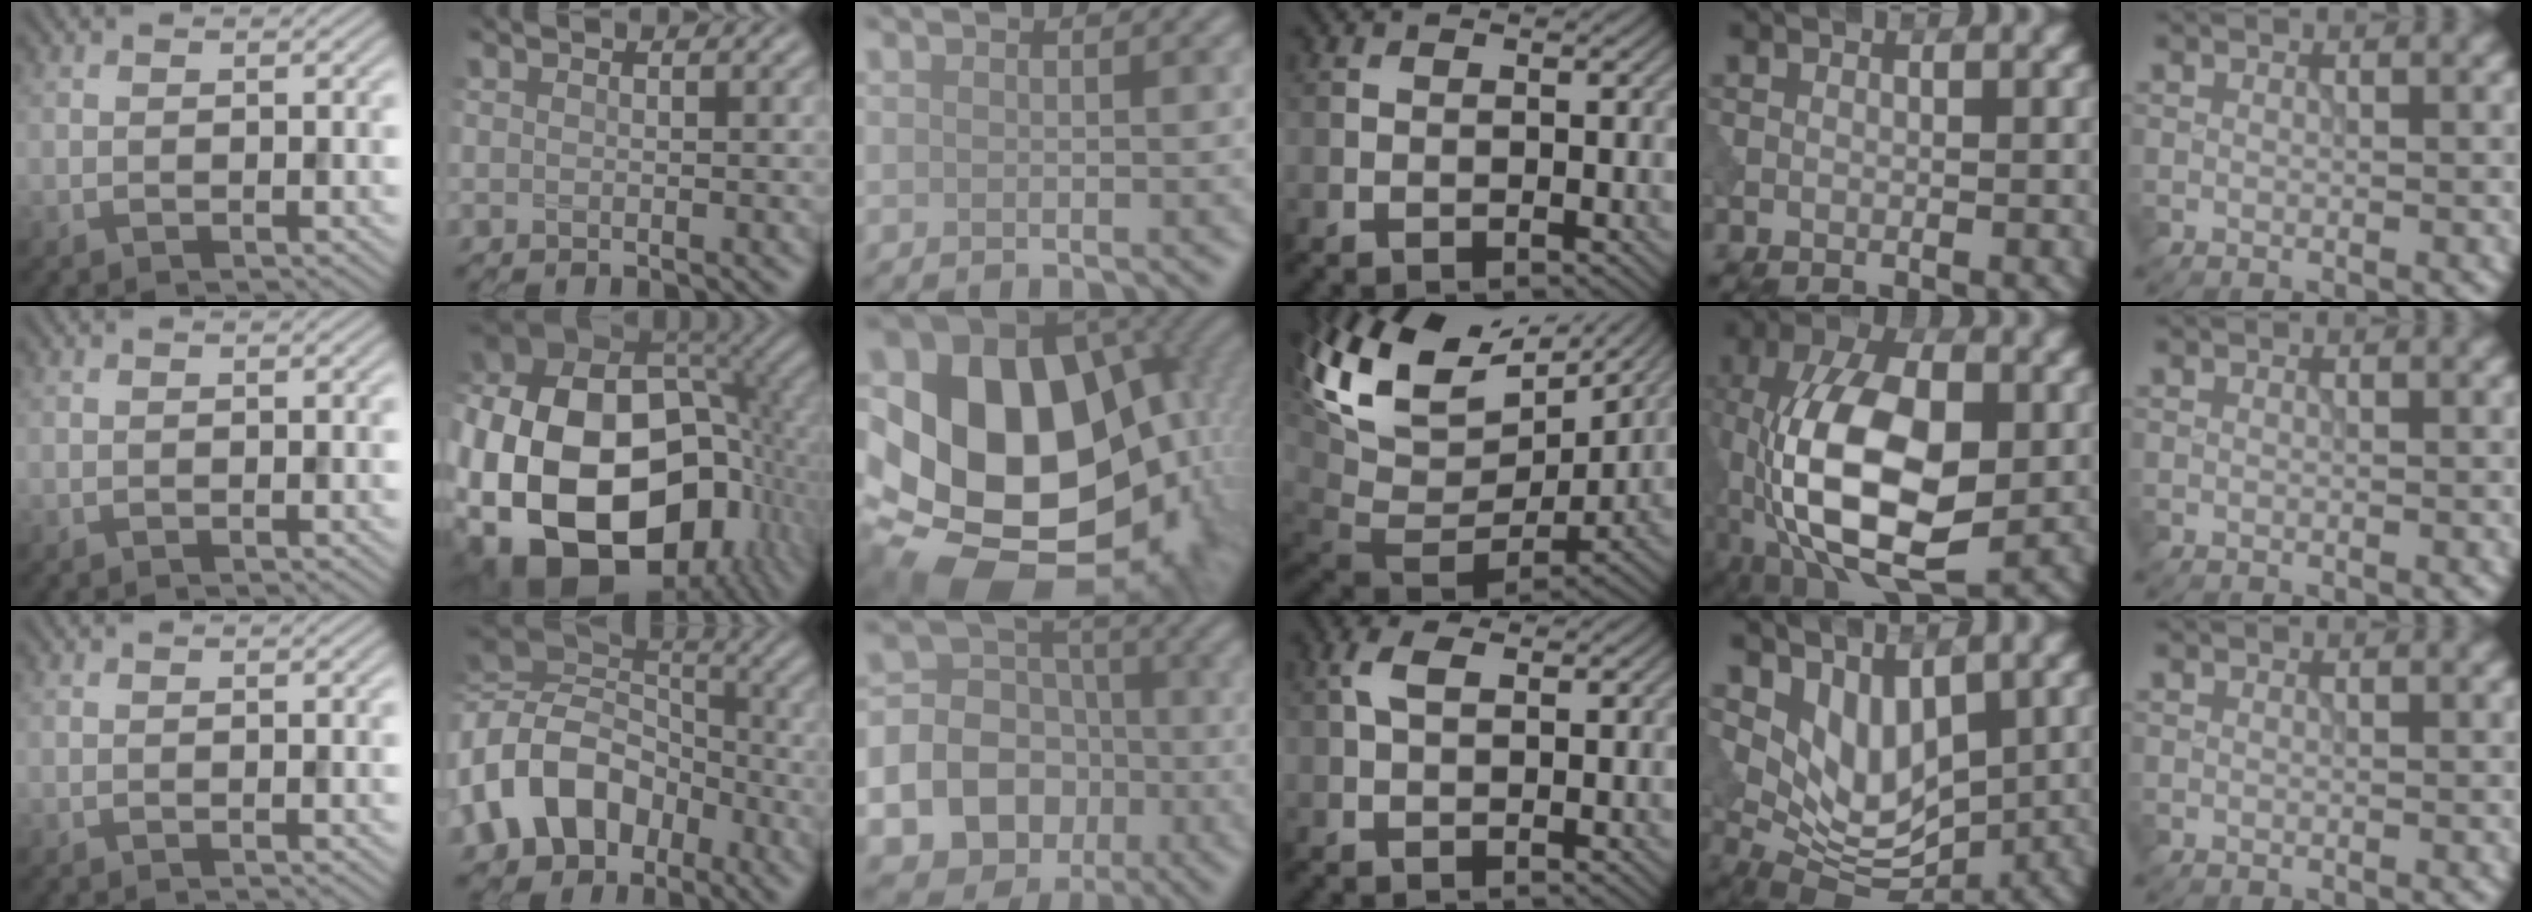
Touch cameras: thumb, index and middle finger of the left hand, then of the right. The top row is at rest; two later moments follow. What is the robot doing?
{"motion": "insert", "object": "peg toy"}